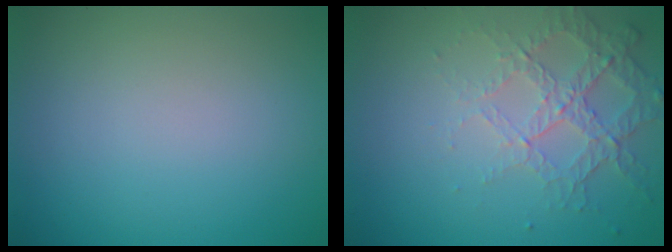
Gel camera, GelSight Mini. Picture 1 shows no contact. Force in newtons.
{"total": 4.5, "press": 2.9, "slide": 3.4}